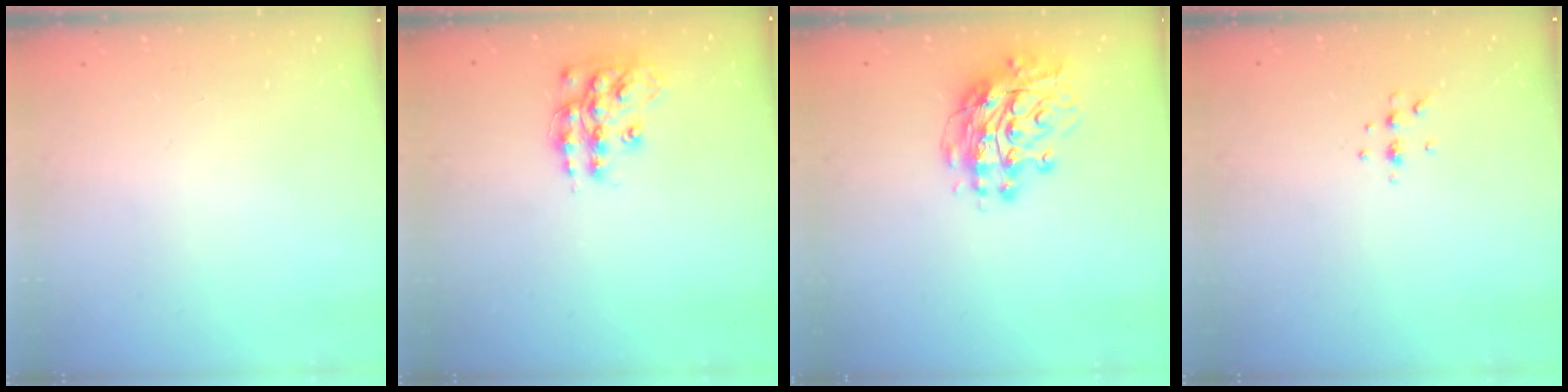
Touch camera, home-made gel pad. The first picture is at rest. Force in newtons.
{"total": 13.7, "press": 13.7, "slide": 0.9}
{"total": 13.7, "press": 13.6, "slide": 1.5}
{"total": 3.8, "press": 3.8, "slide": 0.7}